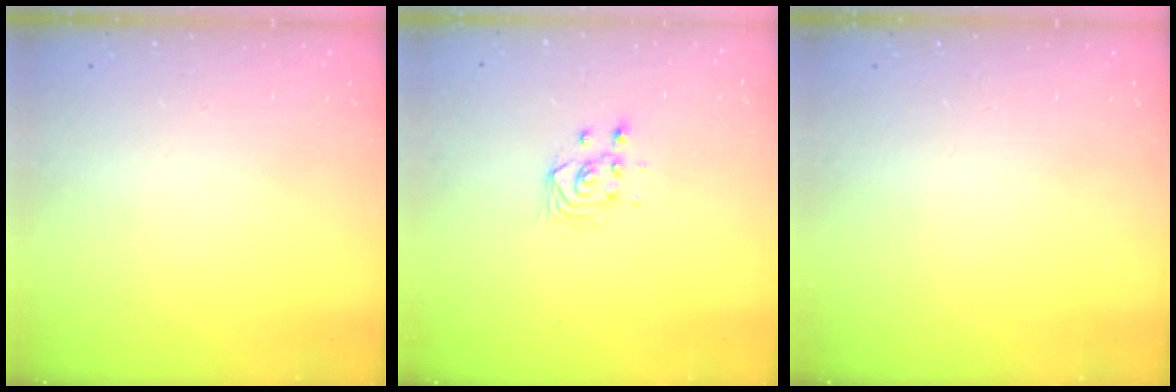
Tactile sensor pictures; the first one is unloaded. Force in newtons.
{"total": 3.3, "press": 3.1, "slide": 1.0}
{"total": 0.0}